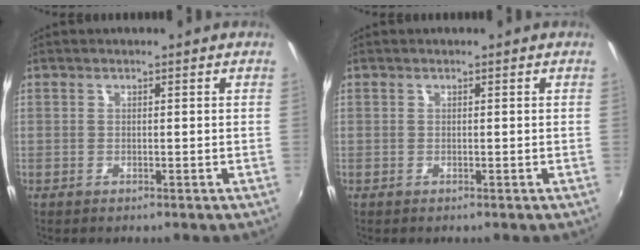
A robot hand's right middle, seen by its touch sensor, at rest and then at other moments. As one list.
[{"total": 0.0}]